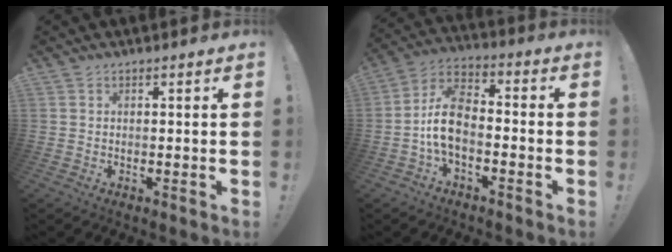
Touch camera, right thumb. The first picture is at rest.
{"total": 10.6, "force": [-3.0, 6.0, 8.2], "torque": [-0.165, 0.009, -0.055]}